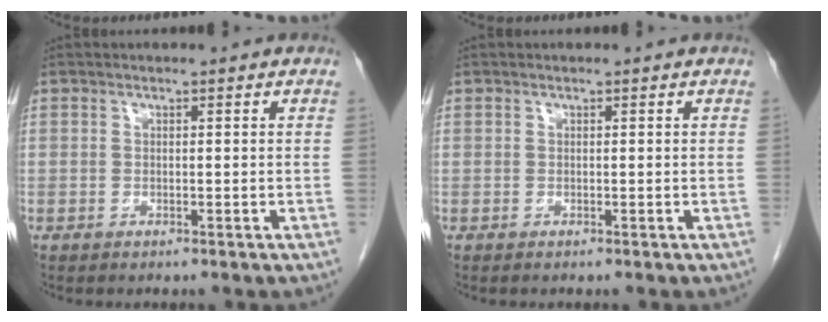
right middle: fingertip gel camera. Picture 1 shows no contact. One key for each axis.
{"total": 0.0}